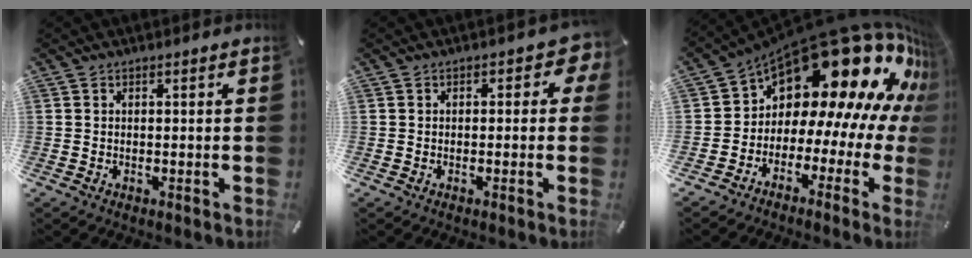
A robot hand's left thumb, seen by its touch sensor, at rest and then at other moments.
{"total": 3.6, "force": [0.1, 2.2, 2.9], "torque": [-0.041, 0.005, -0.002]}
{"total": 23.8, "force": [12.6, 12.3, 16.0], "torque": [-0.256, -0.117, 0.232]}